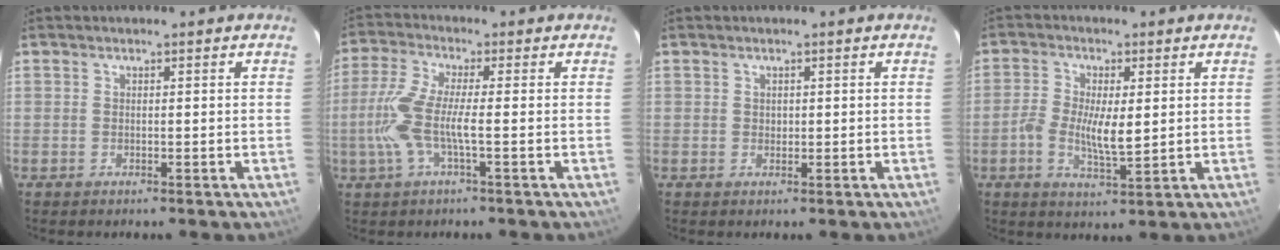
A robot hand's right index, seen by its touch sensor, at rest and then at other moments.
{"total": 8.5, "force": [-1.9, 1.0, 8.2], "torque": [-0.189, -0.002, -0.035]}
{"total": 0.8, "force": [0.2, 0.8, 0.1], "torque": [0.002, 0.003, 0.004]}
{"total": 6.7, "force": [-0.4, 2.6, 6.1], "torque": [-0.127, -0.003, -0.010]}